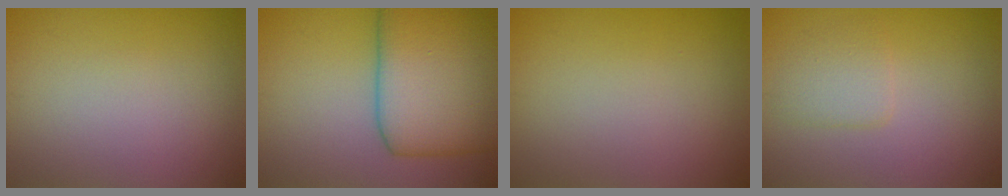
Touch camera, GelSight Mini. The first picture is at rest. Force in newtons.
{"total": 10.6, "press": 10.6, "slide": 0.3}
{"total": 0.0}
{"total": 2.0, "press": 2.0, "slide": 0.2}